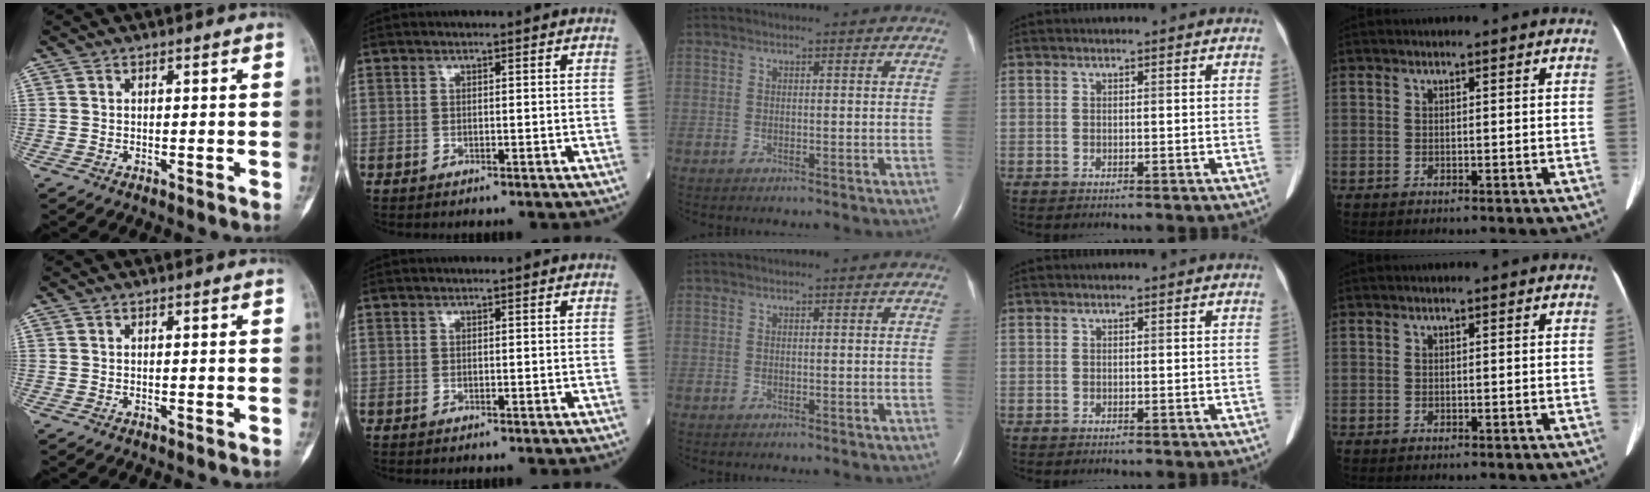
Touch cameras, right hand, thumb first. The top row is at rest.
{}